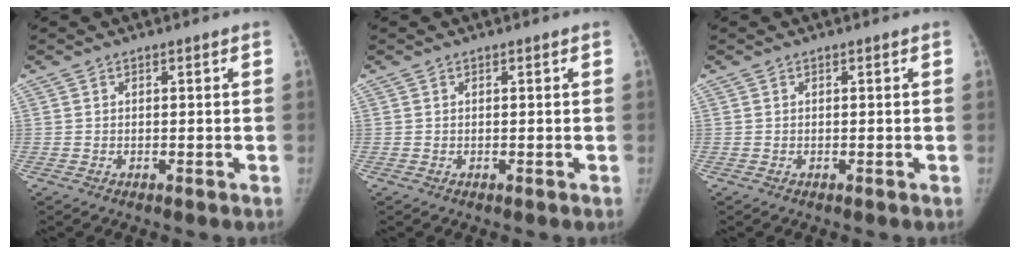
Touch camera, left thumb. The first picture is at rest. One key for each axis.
{"total": 0.0}
{"total": 0.0}